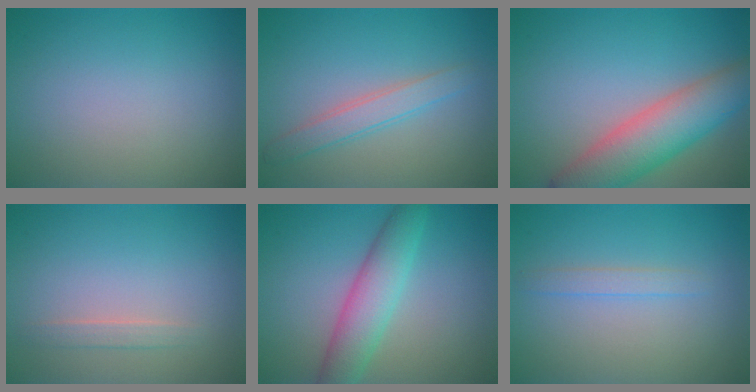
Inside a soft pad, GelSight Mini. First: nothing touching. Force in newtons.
{"total": 2.4, "press": 2.4, "slide": 0.2}
{"total": 7.3, "press": 7.3, "slide": 0.3}
{"total": 1.1, "press": 1.1, "slide": 0.2}
{"total": 4.8, "press": 4.8, "slide": 0.3}
{"total": 1.2, "press": 1.2, "slide": 0.2}